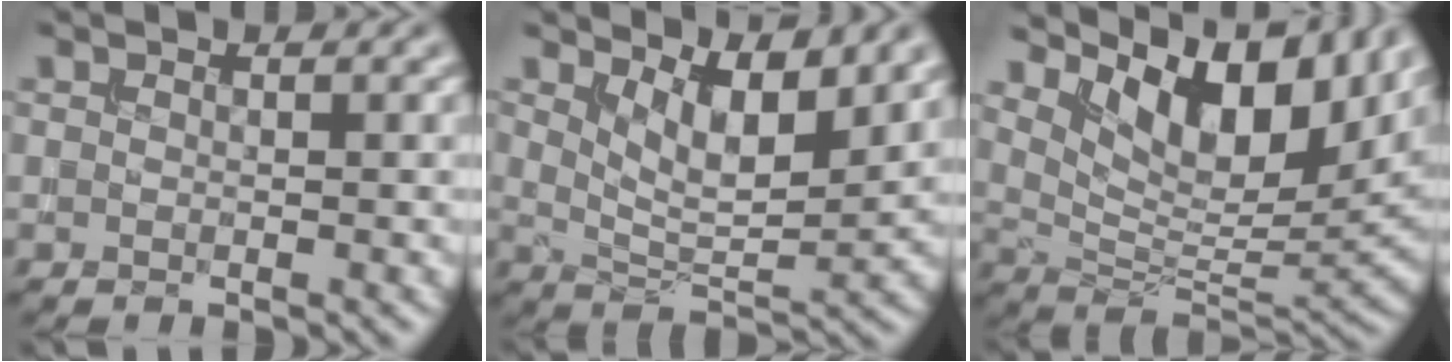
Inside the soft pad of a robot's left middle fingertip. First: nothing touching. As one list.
[{"total": 5.2, "force": [2.8, 2.0, 3.9], "torque": [-0.075, -0.012, 0.048]}, {"total": 13.0, "force": [7.0, 5.8, 9.3], "torque": [-0.153, 0.007, 0.129]}]